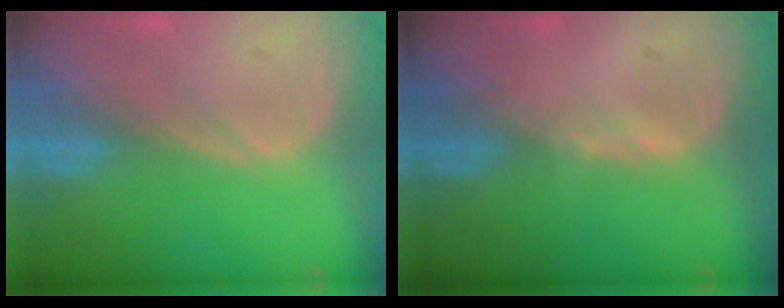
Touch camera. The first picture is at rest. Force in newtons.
{"total": 0.6, "press": 0.5, "slide": 0.3}